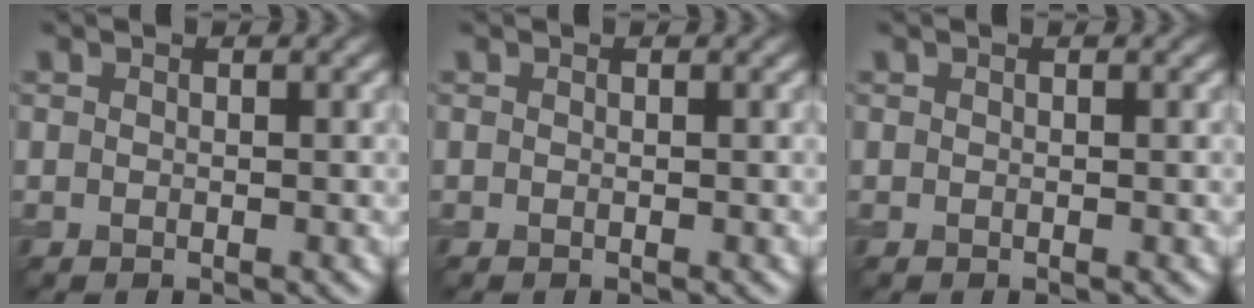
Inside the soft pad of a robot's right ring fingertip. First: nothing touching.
{"total": 0.0}
{"total": 0.0}